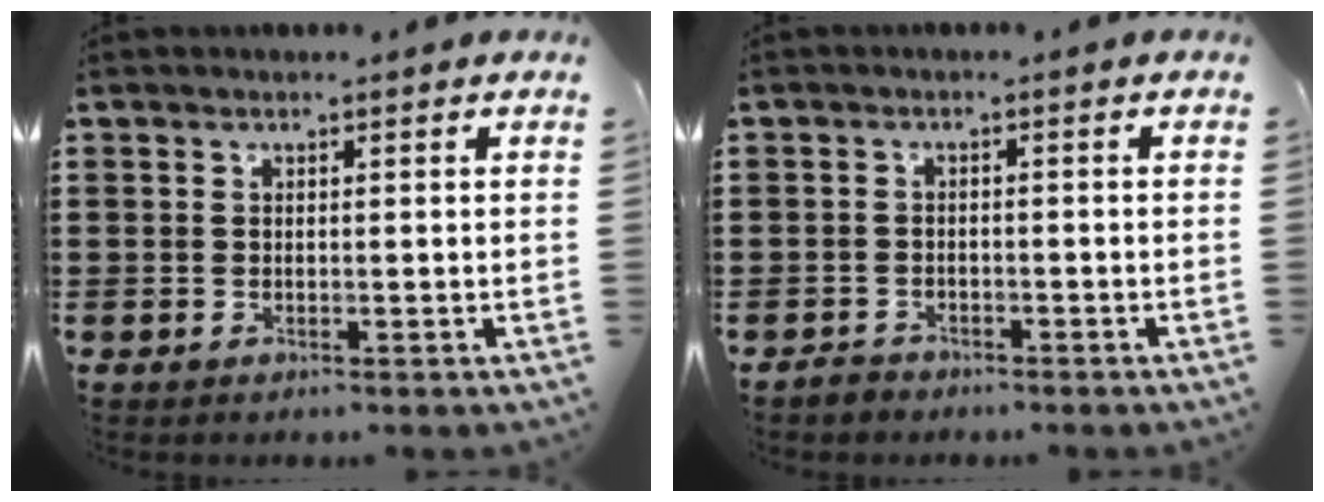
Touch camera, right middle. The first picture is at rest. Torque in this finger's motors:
{"motor_torque": [-0.09, 0.03, 0.08, 0.00]}